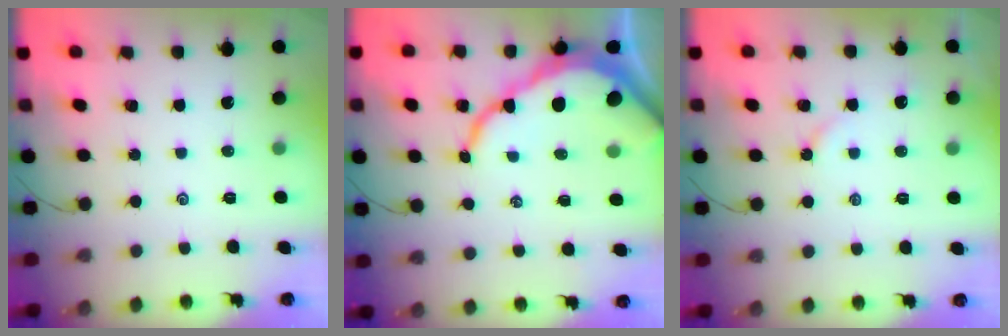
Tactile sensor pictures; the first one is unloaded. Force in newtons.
{"total": 13.1, "press": 13.1, "slide": 1.1}
{"total": 3.2, "press": 3.1, "slide": 0.5}